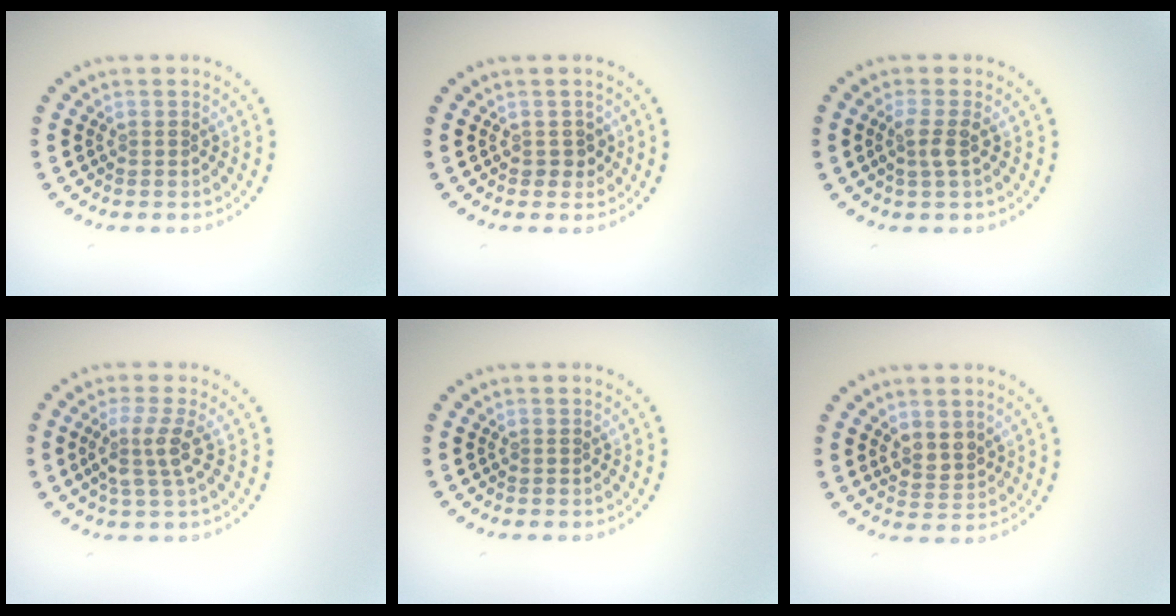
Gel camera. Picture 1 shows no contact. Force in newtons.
{"total": 1.1, "press": 1.0, "slide": 0.5}
{"total": 1.7, "press": 1.4, "slide": 1.0}
{"total": 2.9, "press": 2.3, "slide": 1.7}
{"total": 0.0}
{"total": 2.1, "press": 1.8, "slide": 1.0}